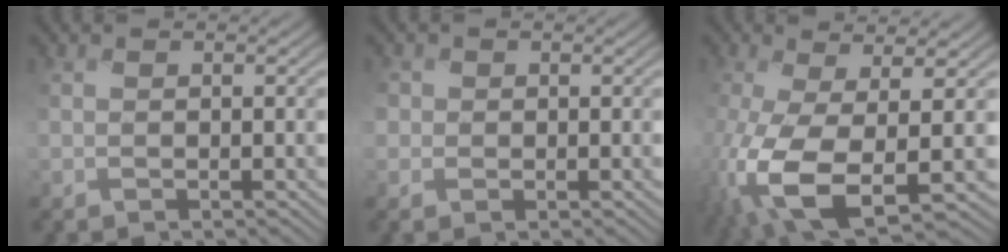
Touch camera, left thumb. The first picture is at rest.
{"total": 1.7, "force": [0.2, 1.6, 0.4], "torque": [-0.007, -0.003, 0.000]}
{"total": 13.1, "force": [-3.6, 5.3, 11.4], "torque": [-0.285, -0.042, -0.048]}